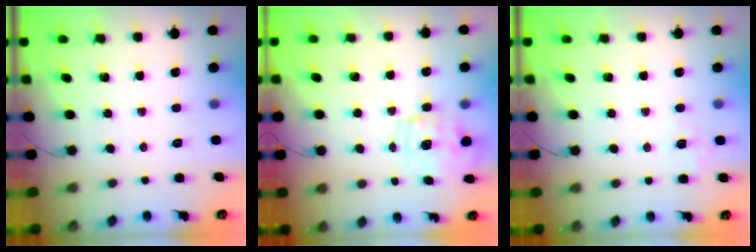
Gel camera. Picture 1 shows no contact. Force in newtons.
{"total": 9.8, "press": 9.8, "slide": 0.5}
{"total": 1.8, "press": 0.4, "slide": 1.8}